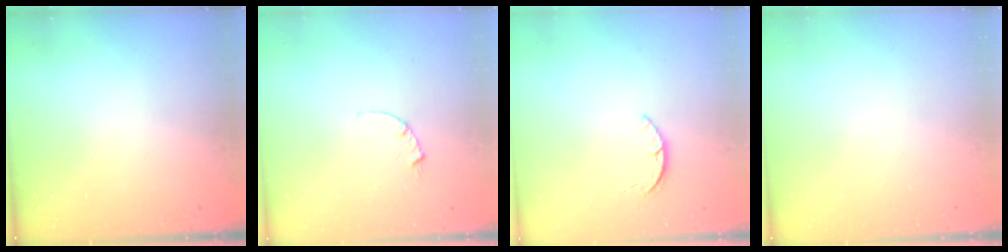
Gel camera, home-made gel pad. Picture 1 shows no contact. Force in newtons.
{"total": 2.5, "press": 2.5, "slide": 0.3}
{"total": 1.9, "press": 1.9, "slide": 0.3}
{"total": 0.0}